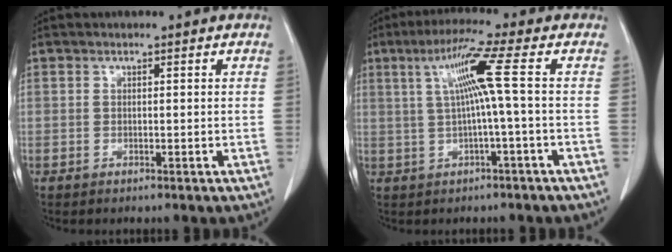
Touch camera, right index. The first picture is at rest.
{"total": 7.2, "force": [1.0, -1.4, 7.0], "torque": [-0.132, 0.021, 0.027]}